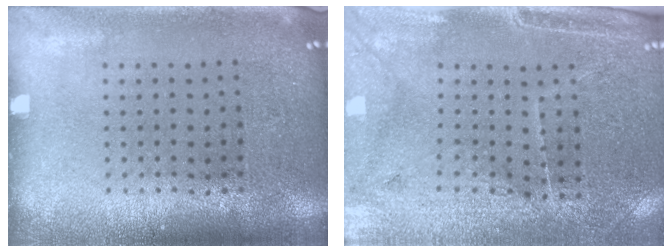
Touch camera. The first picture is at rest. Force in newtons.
{"total": 3.3, "press": 3.1, "slide": 1.0}